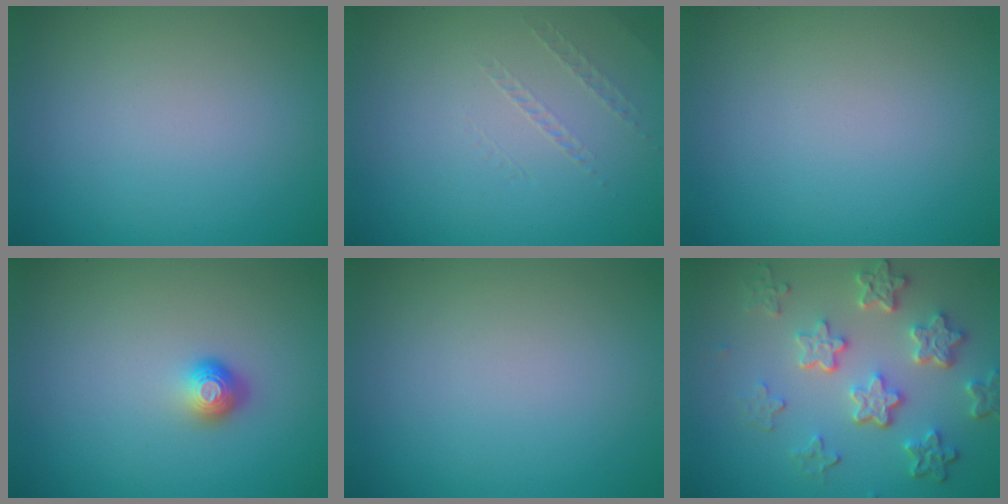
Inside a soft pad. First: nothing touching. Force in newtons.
{"total": 0.9, "press": 0.1, "slide": 0.9}
{"total": 0.0}
{"total": 1.7, "press": 1.3, "slide": 1.2}
{"total": 0.0}
{"total": 5.8, "press": 4.4, "slide": 3.8}